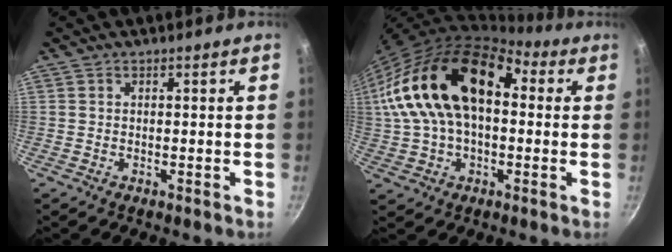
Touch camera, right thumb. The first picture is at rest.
{"total": 24.4, "force": [3.3, 15.0, 18.9], "torque": [-0.344, 0.050, 0.046]}